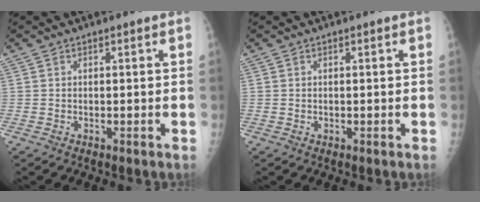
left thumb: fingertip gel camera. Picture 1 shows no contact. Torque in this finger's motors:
{"motor_torque": [-0.23, 0.02, -0.03, 0.07, -0.02]}